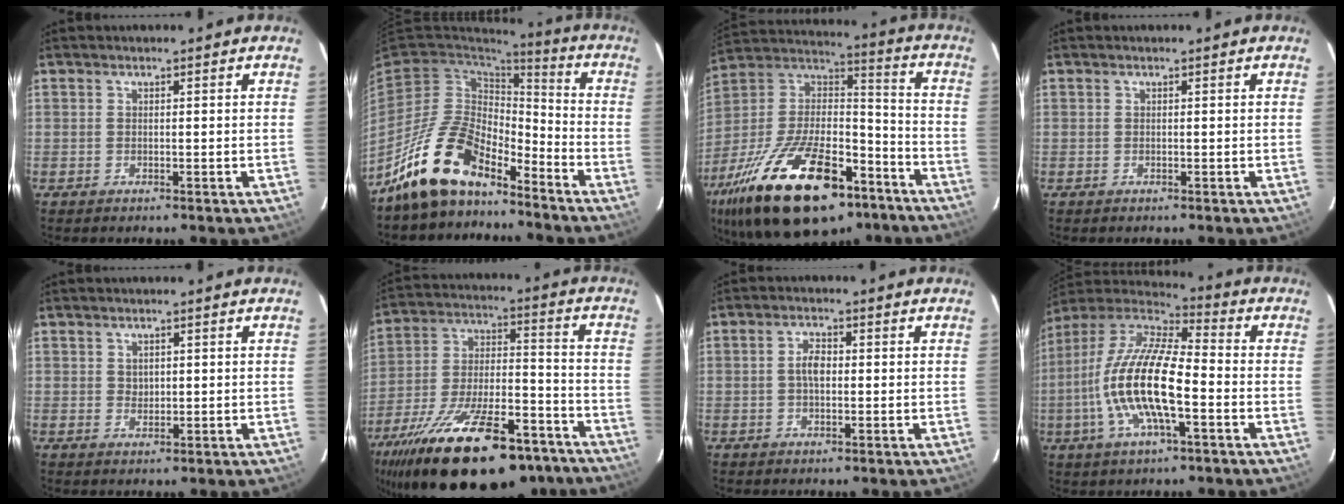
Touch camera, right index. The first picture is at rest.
{"total": 15.3, "force": [-12.0, 6.1, 7.4], "torque": [-0.155, 0.009, -0.220]}
{"total": 32.4, "force": [-19.5, 14.4, 21.6], "torque": [-0.413, -0.013, -0.304]}
{"total": 0.0}
{"total": 1.6, "force": [0.6, 1.3, 0.5], "torque": [-0.005, 0.004, 0.013]}
{"total": 30.8, "force": [-22.0, 11.4, 18.4], "torque": [-0.328, -0.028, -0.317]}
{"total": 3.1, "force": [0.0, 1.7, 2.6], "torque": [-0.049, 0.007, 0.000]}
{"total": 17.9, "force": [-4.2, 5.2, 16.6], "torque": [-0.329, -0.005, -0.088]}